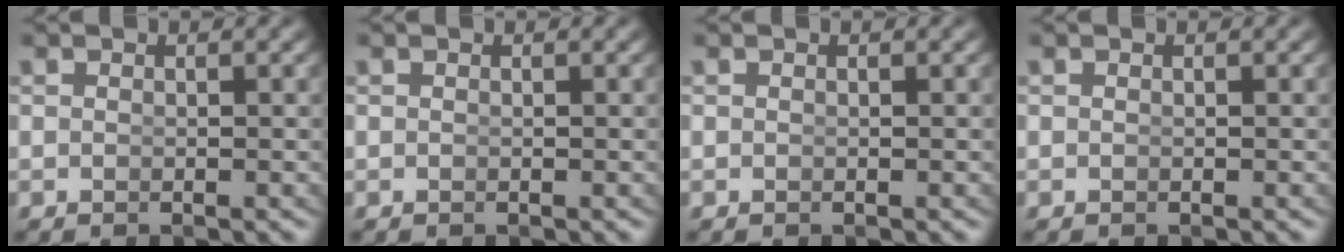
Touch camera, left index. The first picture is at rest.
{"total": 0.0}
{"total": 0.0}
{"total": 0.0}